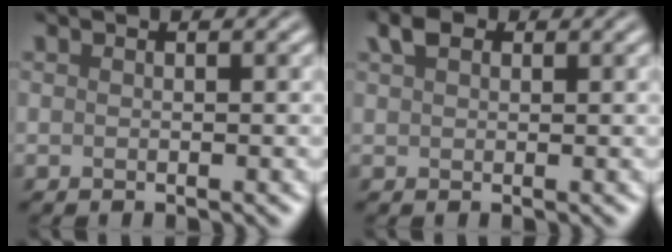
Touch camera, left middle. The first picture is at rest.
{"total": 0.7, "force": [0.2, -0.4, -0.5], "torque": [-0.020, -0.010, 0.042]}